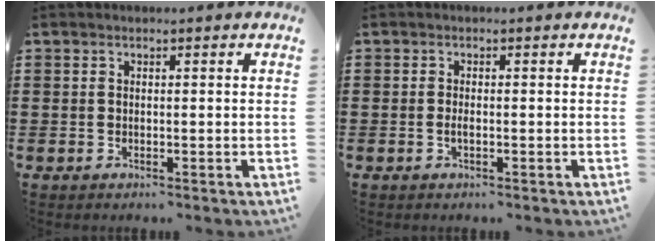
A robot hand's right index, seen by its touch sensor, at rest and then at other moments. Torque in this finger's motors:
{"motor_torque": [1.11, 1.03, 0.09, 0.05]}